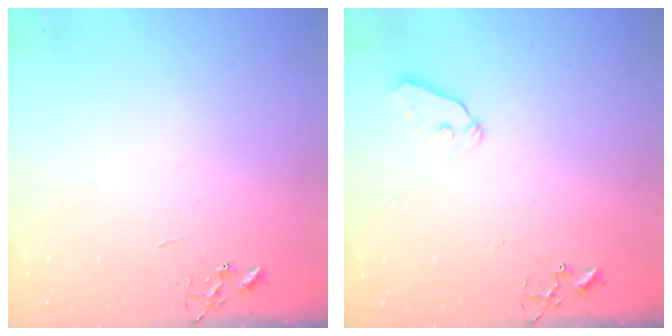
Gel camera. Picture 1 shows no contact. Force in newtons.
{"total": 6.7, "press": 6.7, "slide": 0.8}